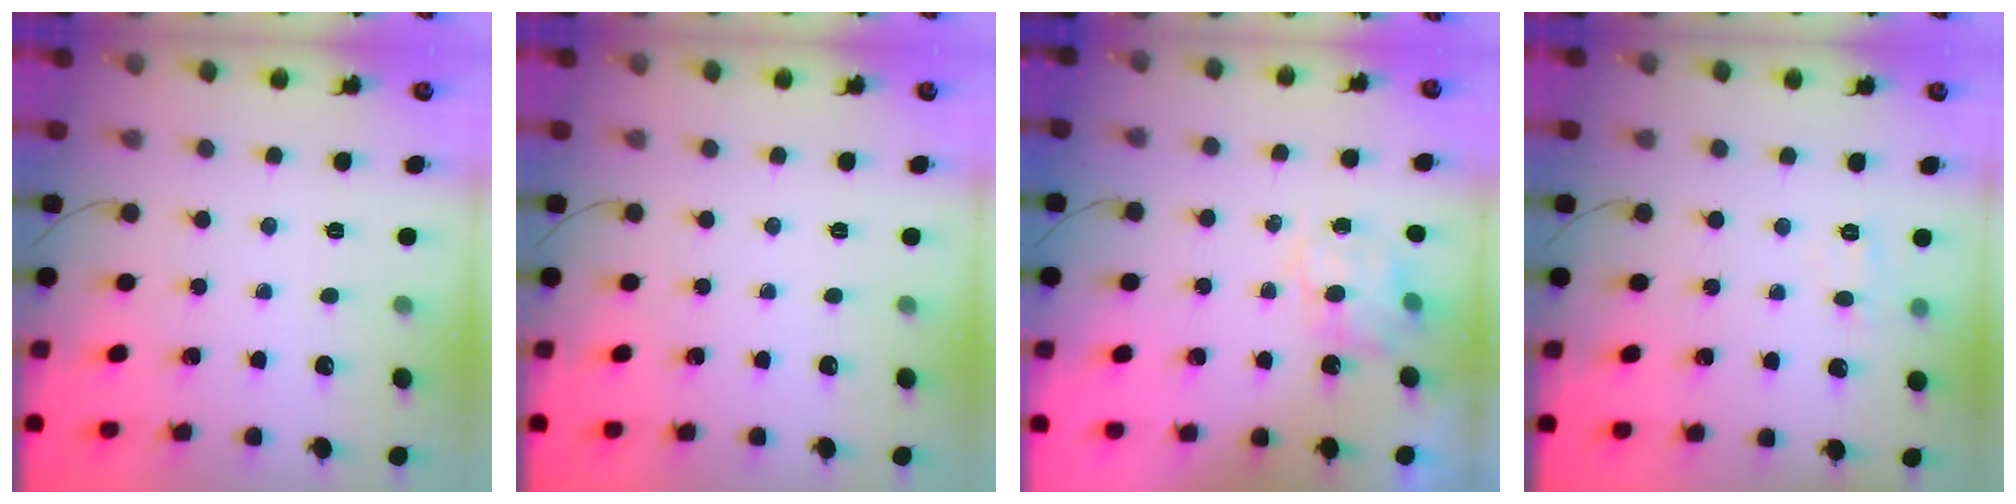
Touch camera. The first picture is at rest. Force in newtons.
{"total": 0.0}
{"total": 7.6, "press": 7.6, "slide": 0.1}
{"total": 5.8, "press": 5.6, "slide": 1.3}